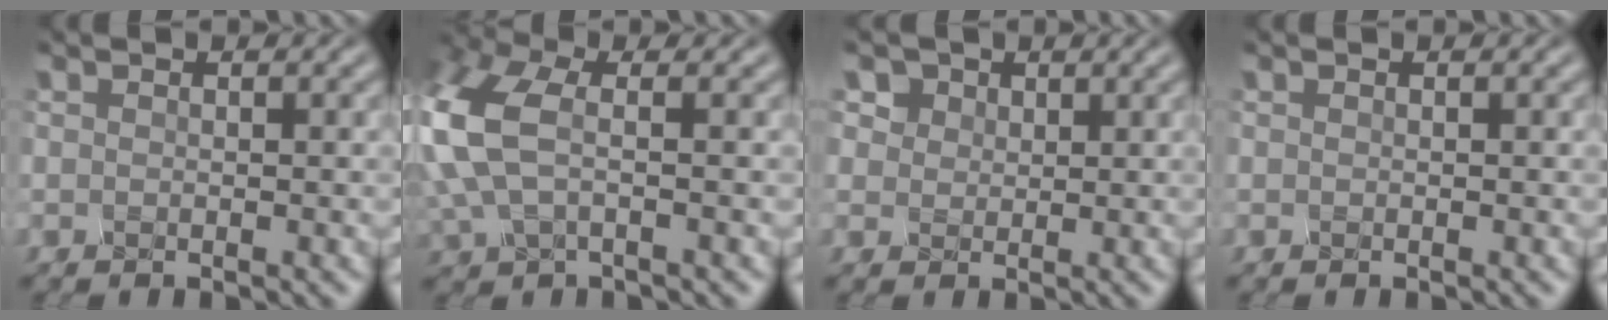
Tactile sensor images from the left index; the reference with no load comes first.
{"total": 5.5, "force": [1.1, 2.7, 4.6], "torque": [-0.164, 0.011, 0.026]}
{"total": 2.4, "force": [1.9, 1.4, -0.3], "torque": [-0.020, 0.006, 0.031]}
{"total": 0.0}